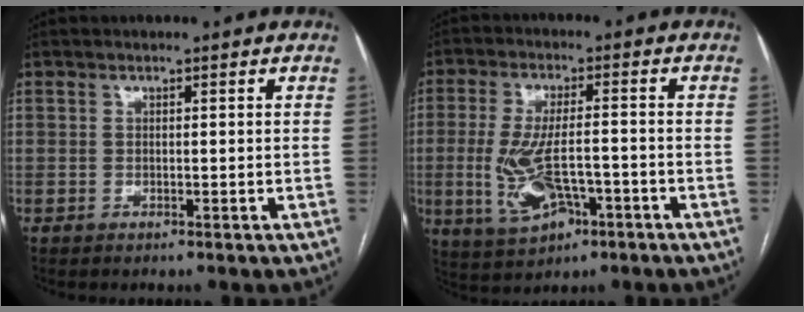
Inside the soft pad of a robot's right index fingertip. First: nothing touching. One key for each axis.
{"total": 9.6, "fx": -2.8, "fy": 3.6, "fz": 8.4, "tx": -0.177, "ty": -0.002, "tz": -0.042}